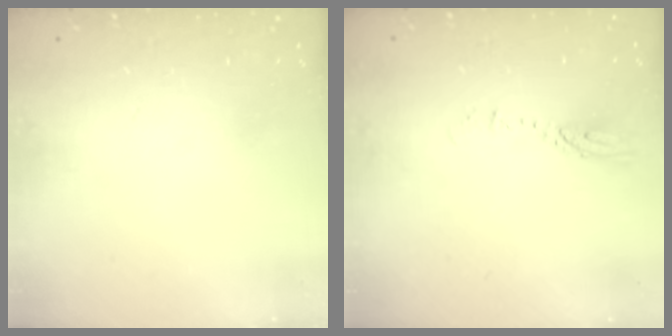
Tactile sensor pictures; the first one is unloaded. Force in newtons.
{"total": 3.1, "press": 3.1, "slide": 0.4}